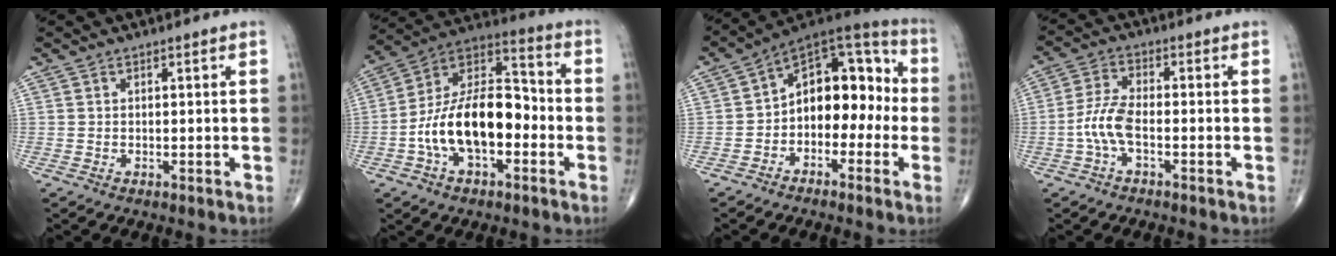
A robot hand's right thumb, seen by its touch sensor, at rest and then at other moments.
{"total": 18.4, "force": [-4.1, 9.9, 15.0], "torque": [-0.249, 0.047, -0.078]}
{"total": 14.4, "force": [-1.7, 9.2, 11.0], "torque": [-0.115, 0.055, -0.045]}
{"total": 5.9, "force": [-1.9, 2.3, 5.1], "torque": [-0.119, 0.018, -0.042]}